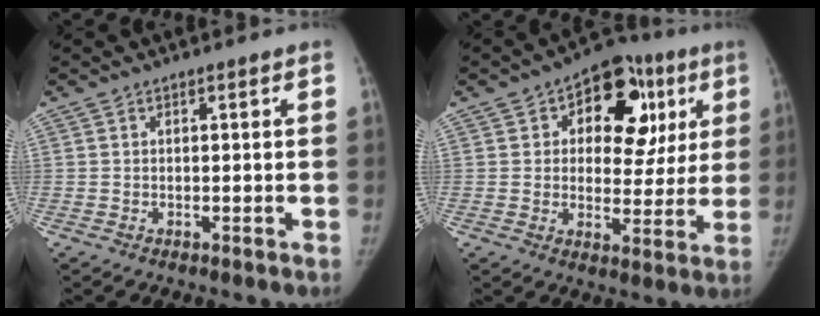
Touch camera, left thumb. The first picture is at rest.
{"total": 16.8, "force": [5.6, 10.8, 11.5], "torque": [-0.084, 0.007, 0.073]}